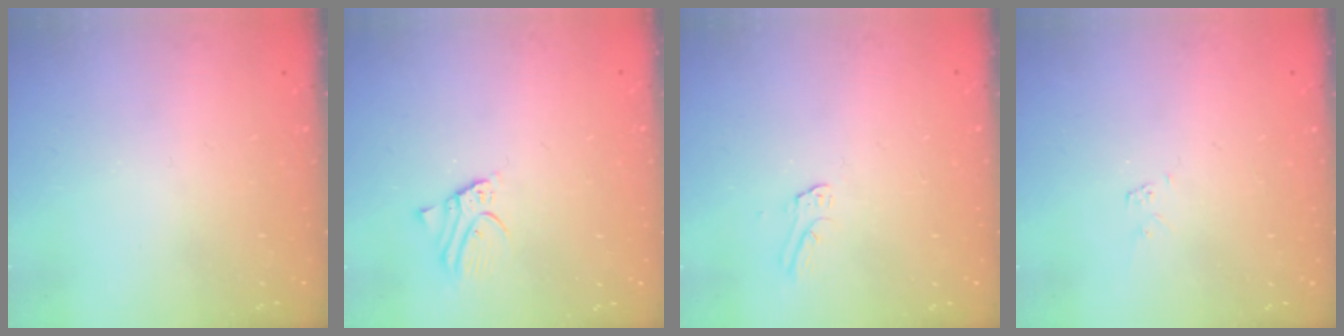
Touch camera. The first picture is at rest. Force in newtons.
{"total": 2.7, "press": 2.7, "slide": 0.2}
{"total": 3.6, "press": 3.6, "slide": 0.3}
{"total": 3.7, "press": 3.7, "slide": 0.1}